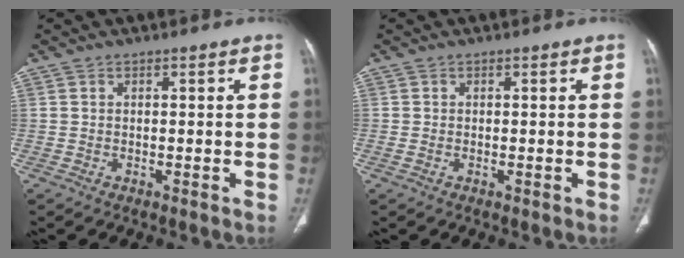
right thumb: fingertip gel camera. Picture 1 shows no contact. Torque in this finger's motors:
{"motor_torque": [0.79, 0.43, -0.11, 0.03, 0.10]}